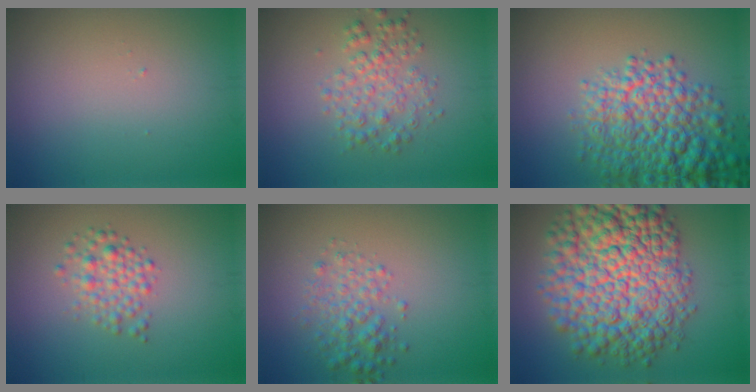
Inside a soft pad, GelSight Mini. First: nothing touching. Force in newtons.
{"total": 3.1, "press": 3.1, "slide": 0.0}
{"total": 8.6, "press": 8.6, "slide": 0.3}
{"total": 2.6, "press": 2.5, "slide": 0.0}
{"total": 2.8, "press": 2.8, "slide": 0.0}
{"total": 14.1, "press": 14.1, "slide": 0.3}